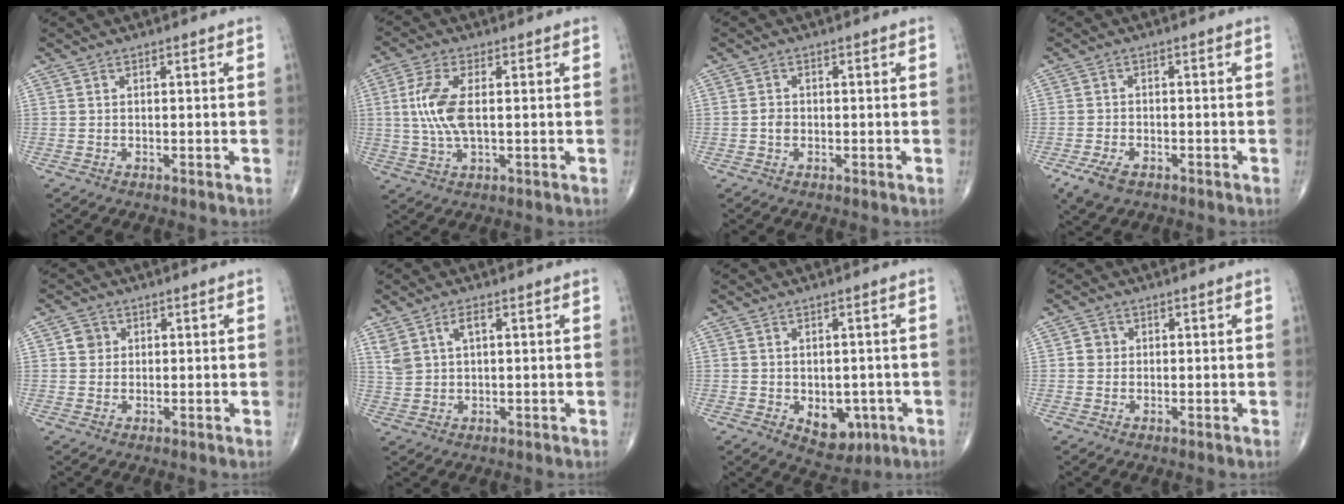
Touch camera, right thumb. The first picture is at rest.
{"total": 8.1, "force": [0.7, 3.4, 7.4], "torque": [-0.174, 0.001, 0.015]}
{"total": 1.5, "force": [-0.3, 1.2, 0.8], "torque": [-0.008, 0.004, -0.008]}
{"total": 4.7, "force": [-2.7, 2.5, 2.9], "torque": [-0.063, 0.003, -0.046]}
{"total": 2.7, "force": [0.7, 2.5, 0.7], "torque": [0.001, 0.000, 0.008]}
{"total": 4.3, "force": [1.9, 2.1, 3.2], "torque": [-0.062, -0.002, 0.042]}
{"total": 6.0, "force": [-1.8, 4.1, 4.1], "torque": [-0.030, 0.006, -0.012]}
{"total": 1.9, "force": [0.2, 1.8, 0.6], "torque": [0.001, 0.003, 0.002]}